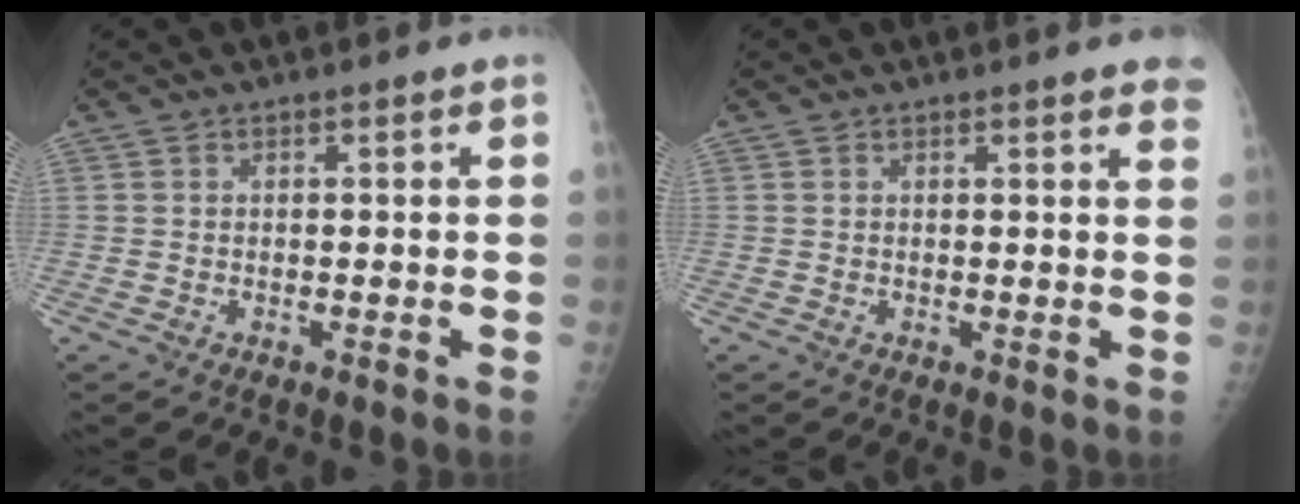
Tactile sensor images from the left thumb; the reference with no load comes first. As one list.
[{"total": 4.4, "force": [3.5, 0.7, 2.5], "torque": [-0.018, -0.005, 0.027]}]